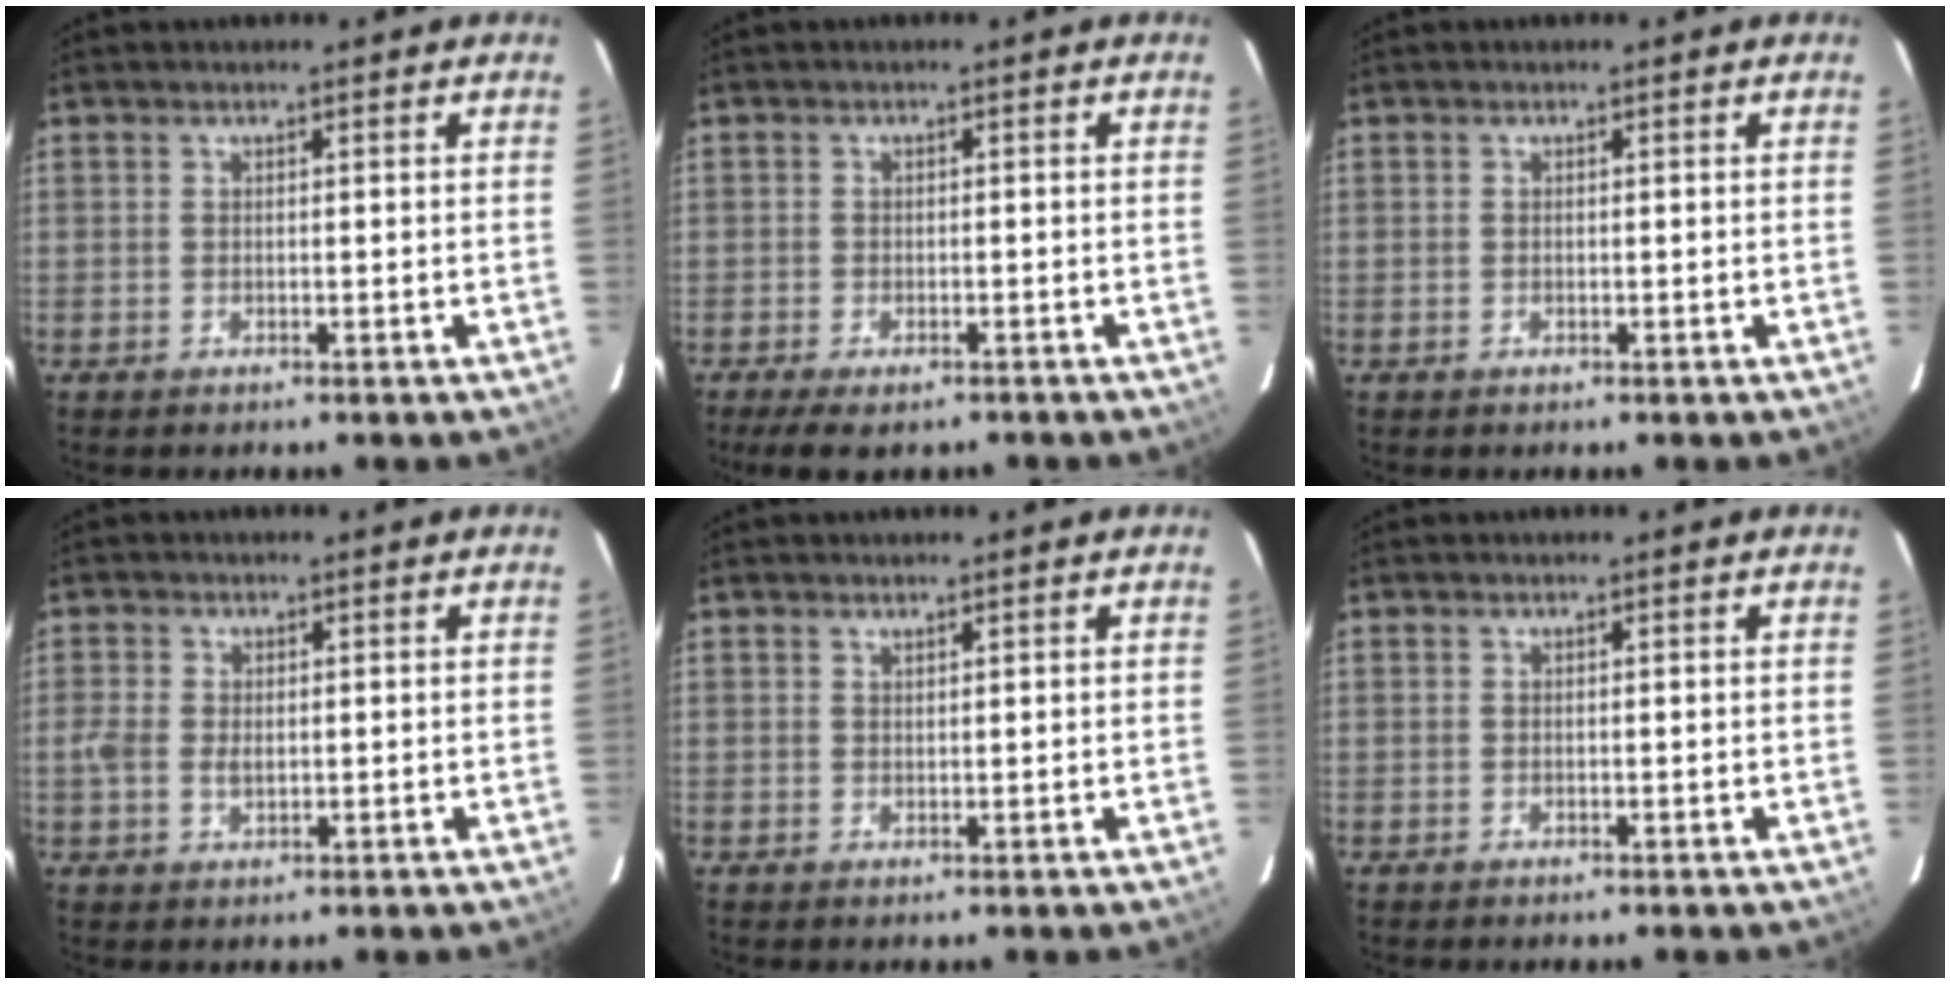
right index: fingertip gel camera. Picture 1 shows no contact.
{"total": 6.3, "force": [-4.7, 2.3, 3.6], "torque": [-0.083, -0.024, -0.074]}
{"total": 0.0}
{"total": 3.3, "force": [-0.3, 2.1, 2.6], "torque": [-0.053, 0.000, -0.007]}
{"total": 0.6, "force": [0.6, 0.1, 0.1], "torque": [-0.002, 0.002, 0.011]}
{"total": 0.0}